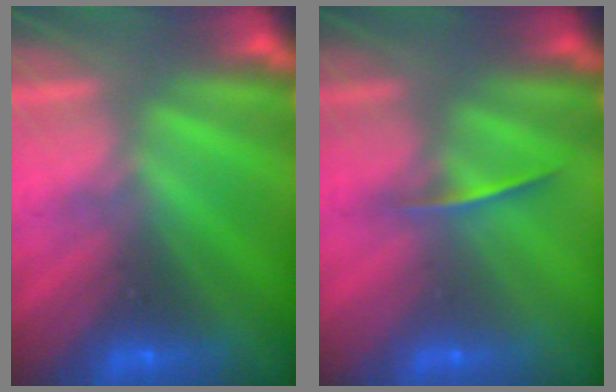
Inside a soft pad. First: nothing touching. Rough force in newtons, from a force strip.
{"total": 1.4}